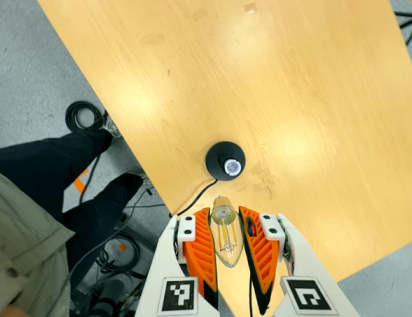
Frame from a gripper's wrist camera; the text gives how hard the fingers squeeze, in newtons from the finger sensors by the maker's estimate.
{"total": 21.2, "left": 23.5, "right": 18.9}